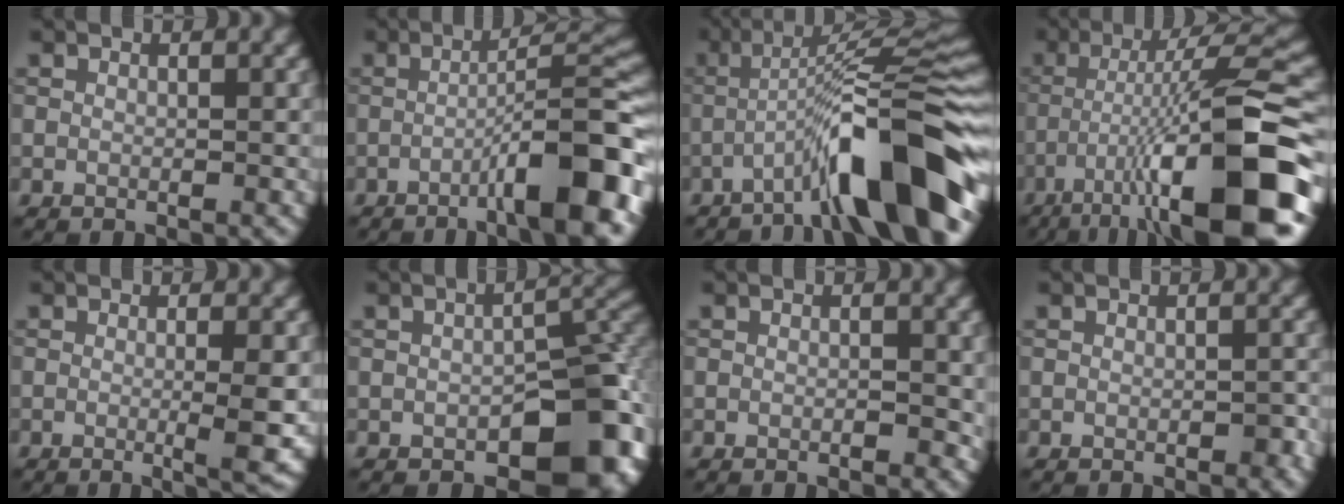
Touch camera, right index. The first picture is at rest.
{"total": 9.5, "force": [-4.0, 1.6, 8.4], "torque": [-0.109, 0.019, -0.066]}
{"total": 10.7, "force": [-5.7, 1.4, 9.0], "torque": [-0.128, 0.027, -0.097]}
{"total": 14.1, "force": [-6.3, 2.9, 12.3], "torque": [-0.200, 0.005, -0.096]}
{"total": 3.8, "force": [-0.4, 0.6, 3.7], "torque": [-0.052, -0.007, -0.006]}
{"total": 9.7, "force": [-4.0, 5.3, 7.0], "torque": [-0.069, -0.009, -0.052]}
{"total": 1.1, "force": [-0.2, 0.5, 0.9], "torque": [-0.013, 0.001, -0.002]}
{"total": 0.9, "force": [-0.3, 0.4, 0.7], "torque": [-0.012, 0.001, -0.002]}